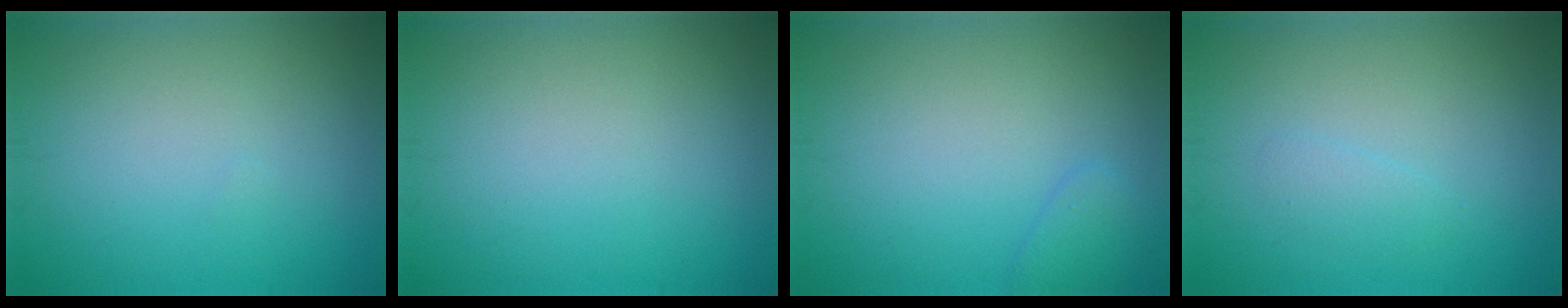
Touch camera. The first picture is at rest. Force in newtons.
{"total": 0.0}
{"total": 1.3, "press": 1.3, "slide": 0.1}
{"total": 1.0, "press": 1.0, "slide": 0.1}